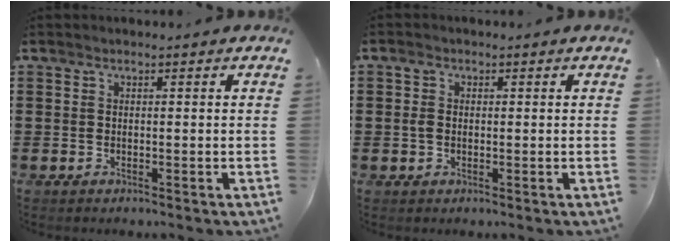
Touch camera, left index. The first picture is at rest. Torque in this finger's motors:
{"motor_torque": [-0.36, 0.59, -1.05, -0.21]}